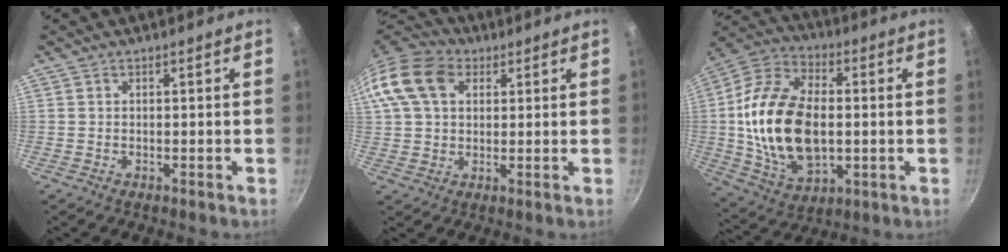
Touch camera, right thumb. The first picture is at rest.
{"total": 15.0, "force": [4.7, 10.9, 9.2], "torque": [-0.177, 0.023, 0.073]}
{"total": 22.4, "force": [-0.1, 13.8, 17.6], "torque": [-0.321, 0.013, -0.002]}